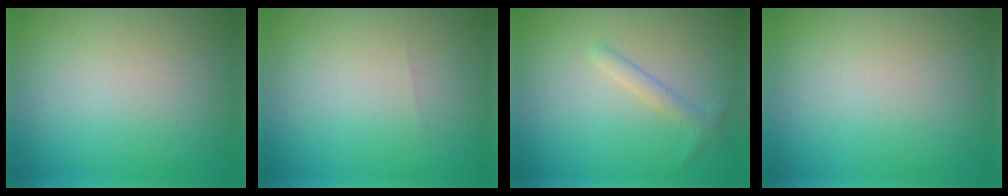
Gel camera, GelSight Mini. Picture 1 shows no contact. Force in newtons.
{"total": 0.0}
{"total": 1.4, "press": 1.4, "slide": 0.0}
{"total": 0.0}